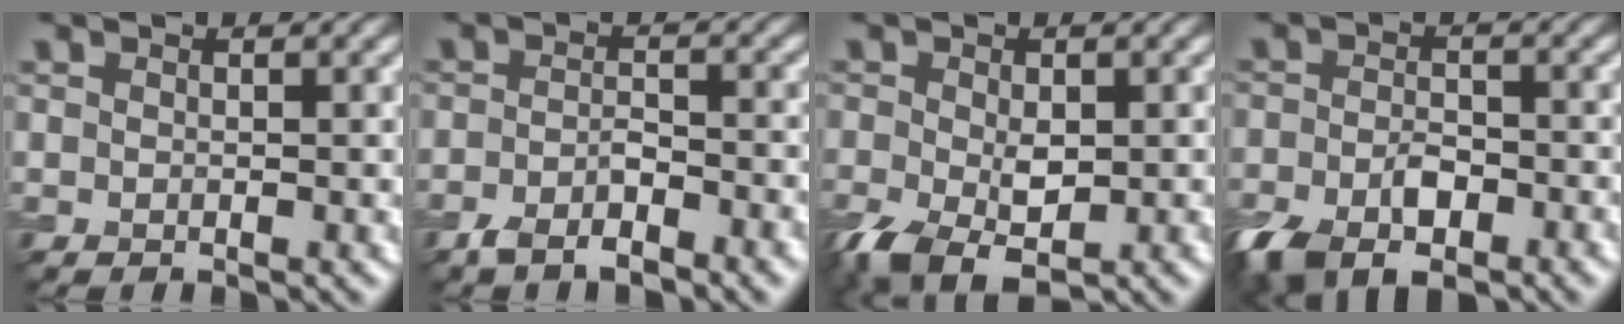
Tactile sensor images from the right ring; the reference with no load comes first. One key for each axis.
{"total": 3.9, "fx": -2.6, "fy": 1.2, "fz": 2.7, "tx": -0.051, "ty": -0.001, "tz": -0.049}
{"total": 4.8, "fx": -1.5, "fy": 2.8, "fz": 3.7, "tx": -0.078, "ty": -0.012, "tz": -0.023}
{"total": 5.8, "fx": -3.2, "fy": 2.9, "fz": 3.8, "tx": -0.072, "ty": -0.006, "tz": -0.063}